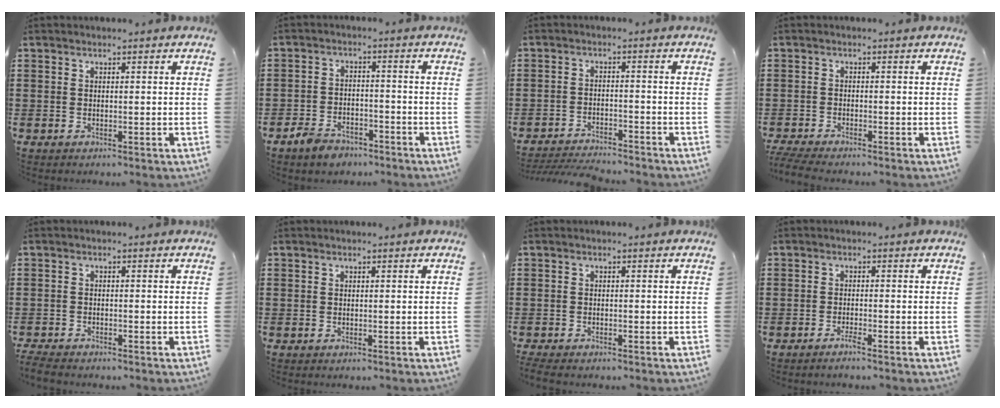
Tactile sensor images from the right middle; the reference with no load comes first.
{"total": 3.8, "force": [-3.3, 1.5, 1.2], "torque": [-0.036, 0.007, -0.070]}
{"total": 3.6, "force": [-3.6, 0.3, 0.5], "torque": [-0.018, 0.000, -0.078]}
{"total": 2.3, "force": [-2.1, 0.0, 0.8], "torque": [-0.029, -0.005, -0.047]}
{"total": 1.9, "force": [-1.9, 0.2, 0.4], "torque": [-0.017, -0.002, -0.042]}
{"total": 0.0}
{"total": 1.1, "force": [-1.0, 0.1, 0.2], "torque": [-0.007, -0.003, -0.019]}
{"total": 1.4, "force": [-1.1, -0.1, 0.9], "torque": [-0.016, -0.004, -0.020]}